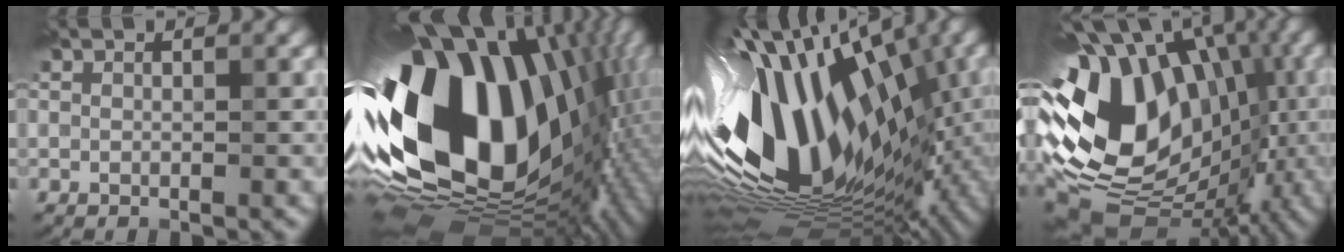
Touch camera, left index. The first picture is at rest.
{"total": 20.8, "force": [1.6, 13.4, 15.8], "torque": [-0.323, -0.043, 0.045]}
{"total": 18.0, "force": [-0.5, 9.7, 15.1], "torque": [-0.281, -0.014, -0.005]}
{"total": 16.5, "force": [-1.2, 12.0, 11.3], "torque": [-0.230, 0.005, -0.025]}